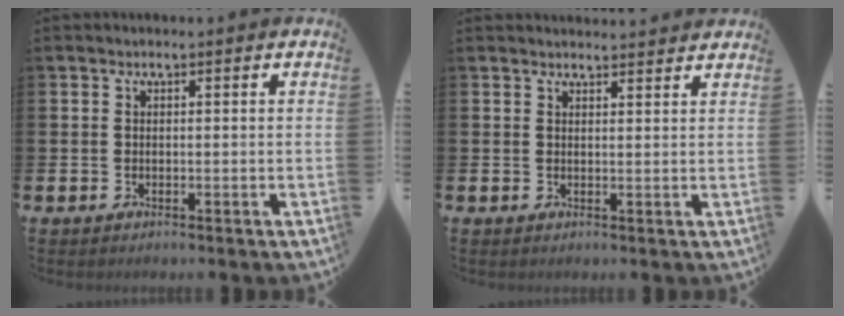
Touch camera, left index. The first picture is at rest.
{"total": 2.0, "force": [2.0, 0.1, -0.2], "torque": [0.011, -0.014, 0.035]}